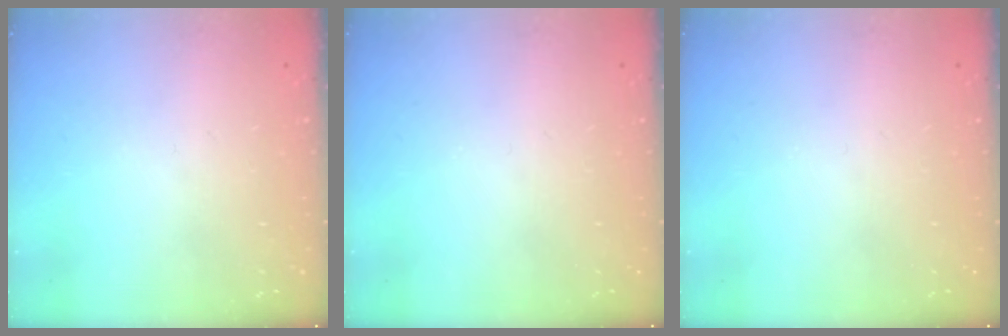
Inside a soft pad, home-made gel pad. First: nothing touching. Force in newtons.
{"total": 0.0}
{"total": 0.0}